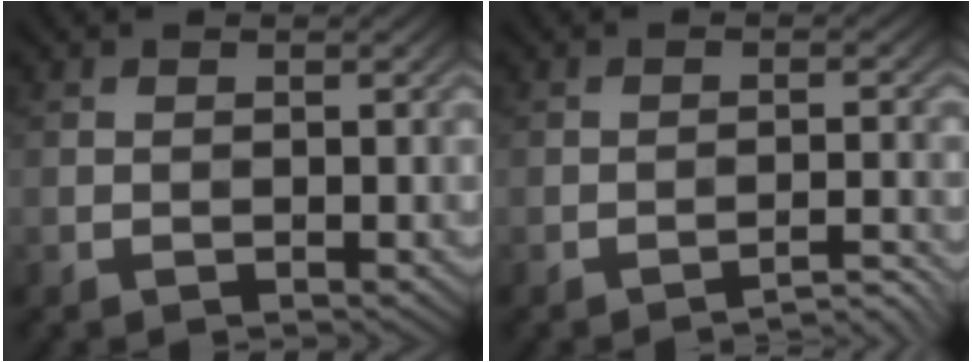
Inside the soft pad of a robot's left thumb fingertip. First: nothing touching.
{"total": 2.8, "force": [-2.5, 0.2, 1.2], "torque": [-0.010, 0.014, -0.041]}